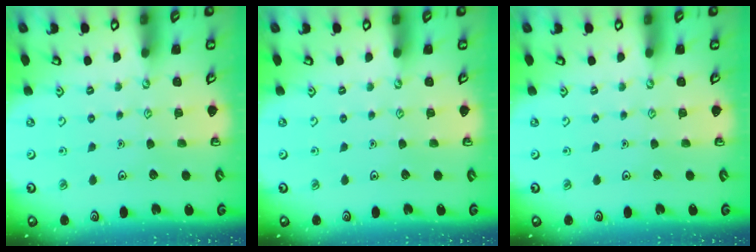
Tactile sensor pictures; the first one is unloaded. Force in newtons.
{"total": 0.0}
{"total": 0.0}